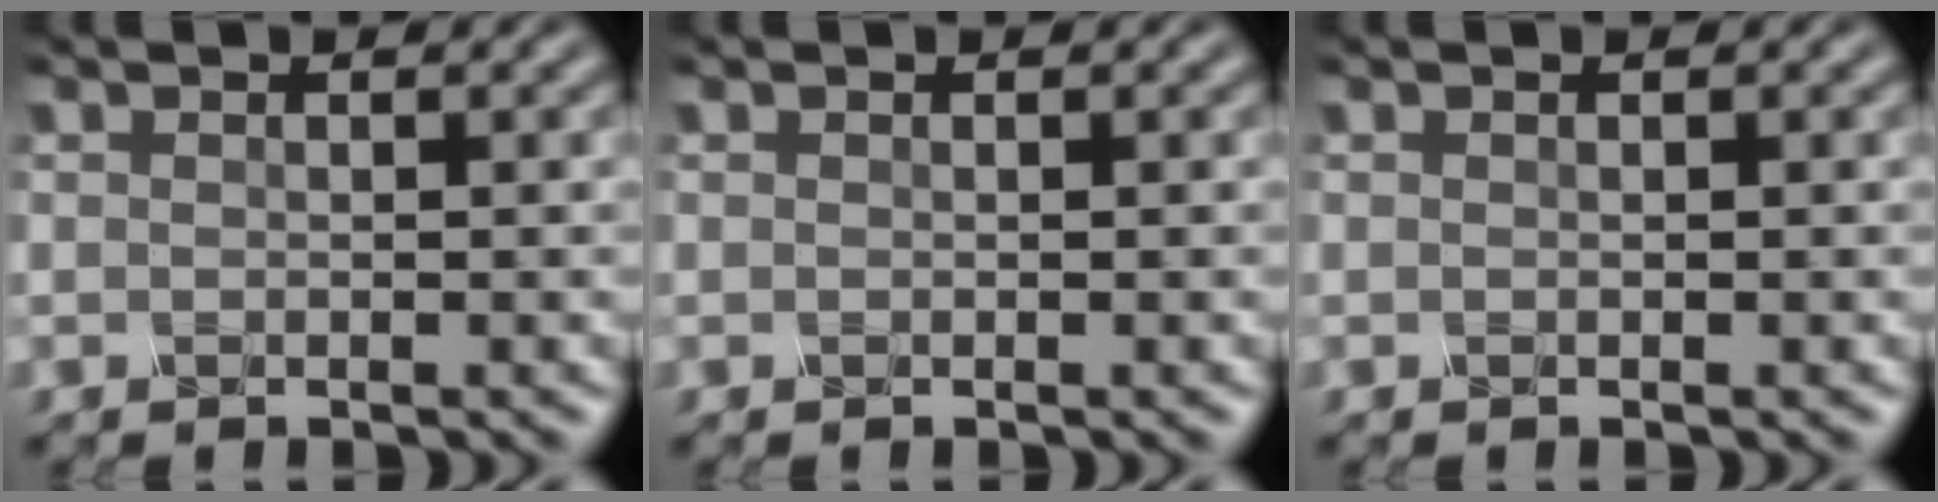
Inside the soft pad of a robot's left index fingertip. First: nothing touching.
{"total": 0.0}
{"total": 0.0}